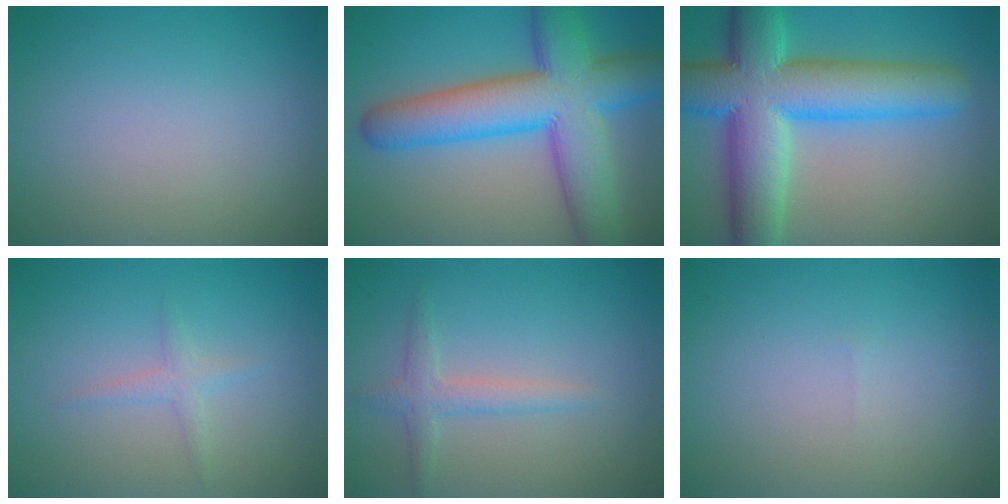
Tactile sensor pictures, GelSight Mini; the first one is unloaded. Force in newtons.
{"total": 11.6, "press": 11.6, "slide": 0.3}
{"total": 12.5, "press": 12.5, "slide": 0.5}
{"total": 1.3, "press": 1.3, "slide": 0.0}
{"total": 1.9, "press": 1.9, "slide": 0.0}
{"total": 0.0}